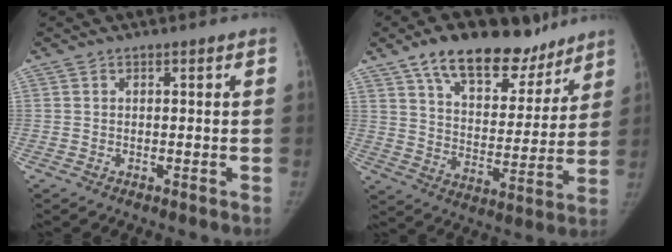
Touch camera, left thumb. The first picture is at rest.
{"total": 19.6, "force": [13.7, 9.9, 9.9], "torque": [-0.107, -0.047, 0.219]}